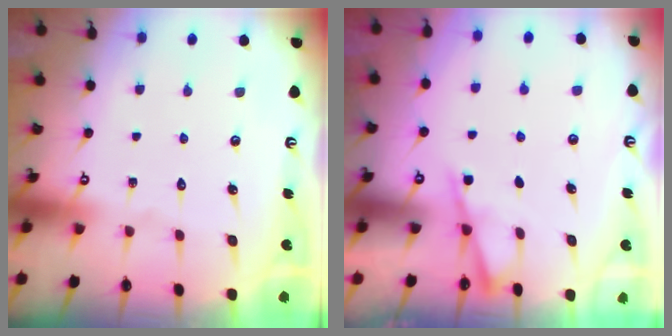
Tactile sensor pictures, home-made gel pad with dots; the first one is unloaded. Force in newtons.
{"total": 2.7, "press": 2.7, "slide": 0.3}